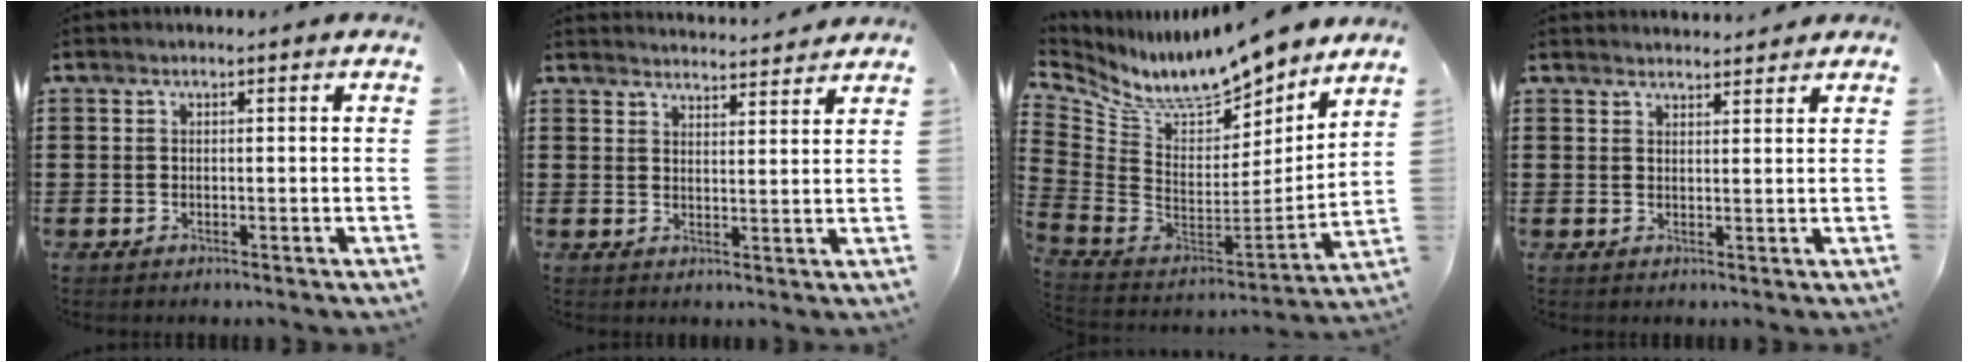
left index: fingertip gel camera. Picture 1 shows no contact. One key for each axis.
{"total": 3.2, "fx": 3.2, "fy": -0.2, "fz": 0.1, "tx": -0.003, "ty": -0.018, "tz": 0.056}
{"total": 9.3, "fx": 8.5, "fy": 1.7, "fz": 3.5, "tx": -0.109, "ty": -0.073, "tz": 0.146}
{"total": 2.0, "fx": 2.0, "fy": 0.2, "fz": 0.0, "tx": -0.005, "ty": 0.000, "tz": 0.038}